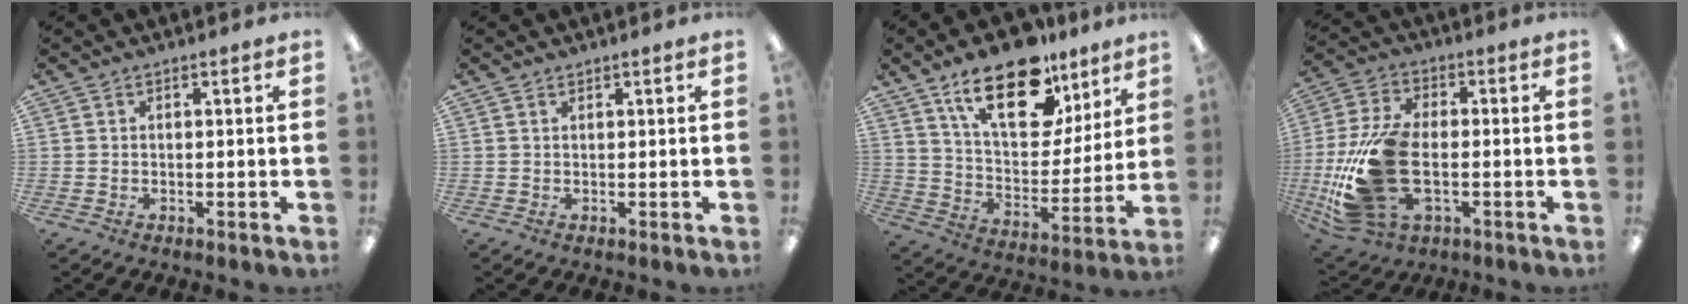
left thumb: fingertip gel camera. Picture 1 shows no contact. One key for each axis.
{"total": 0.5, "fx": 0.5, "fy": 0.2, "fz": 0.1, "tx": -0.002, "ty": 0.002, "tz": 0.008}
{"total": 22.1, "fx": 14.1, "fy": 10.5, "fz": 13.5, "tx": -0.211, "ty": -0.074, "tz": 0.243}
{"total": 21.7, "fx": -4.0, "fy": 13.2, "fz": 16.7, "tx": -0.342, "ty": 0.009, "tz": -0.053}